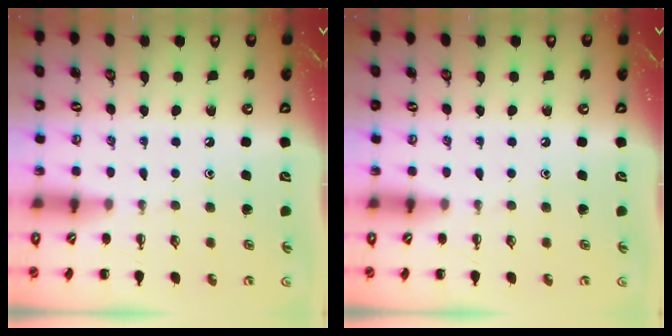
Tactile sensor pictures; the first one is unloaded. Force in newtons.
{"total": 0.0}